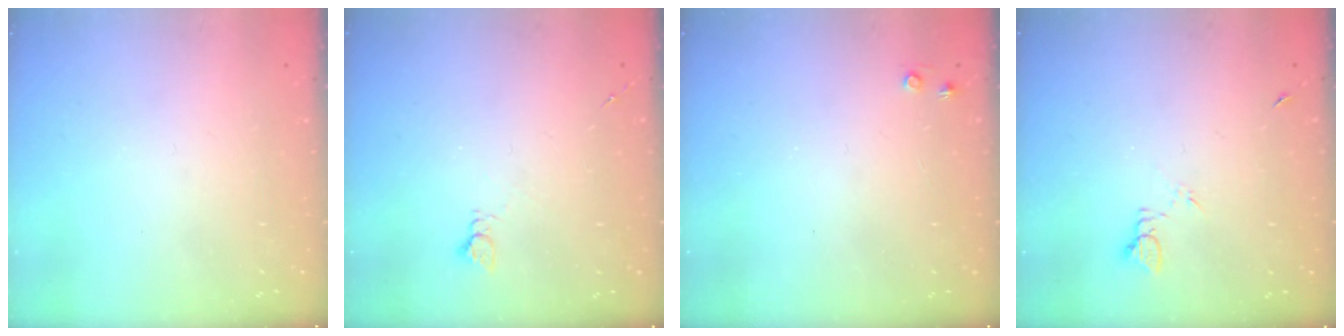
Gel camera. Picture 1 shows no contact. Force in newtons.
{"total": 2.6, "press": 2.5, "slide": 0.4}
{"total": 3.4, "press": 3.4, "slide": 0.5}
{"total": 3.5, "press": 3.4, "slide": 0.5}